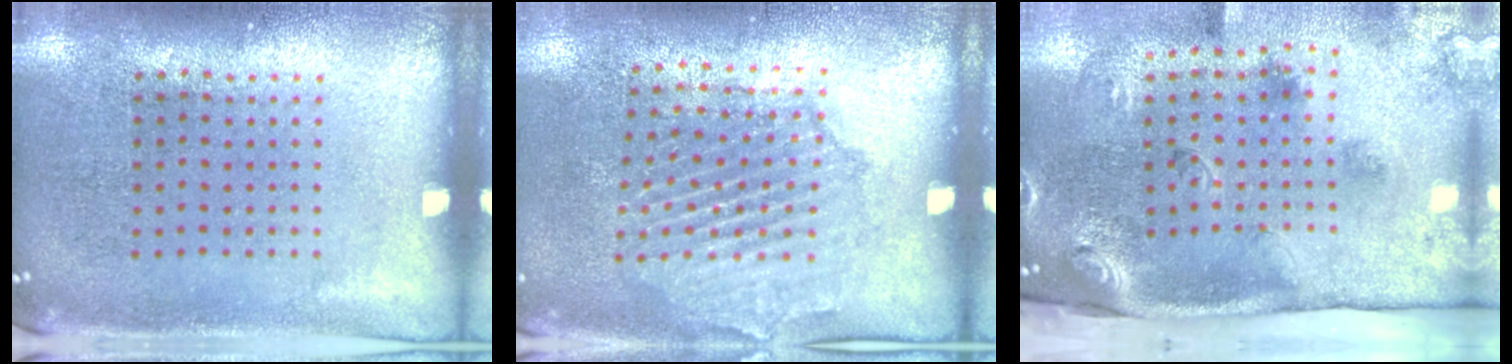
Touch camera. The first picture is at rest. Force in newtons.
{"total": 1.6, "press": 1.5, "slide": 0.4}
{"total": 3.4, "press": 2.1, "slide": 2.7}